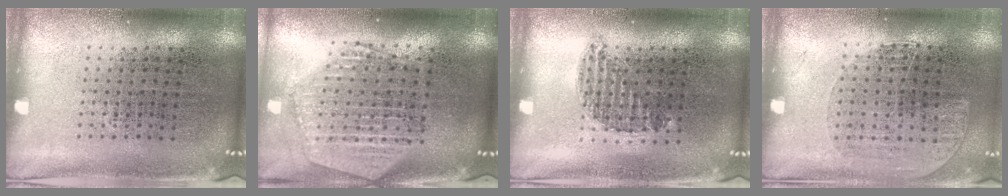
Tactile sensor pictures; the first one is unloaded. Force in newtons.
{"total": 2.3, "press": 2.0, "slide": 1.1}
{"total": 0.8, "press": 0.7, "slide": 0.5}
{"total": 1.0, "press": 0.9, "slide": 0.5}